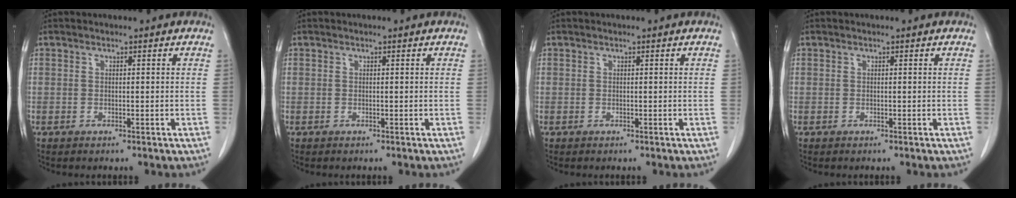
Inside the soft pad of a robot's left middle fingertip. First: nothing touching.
{"total": 0.0}
{"total": 0.0}
{"total": 0.0}